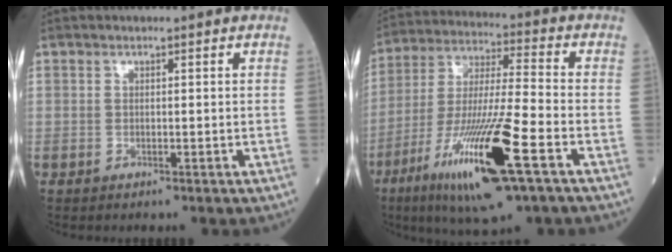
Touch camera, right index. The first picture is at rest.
{"total": 19.3, "force": [-8.9, 1.5, 17.1], "torque": [-0.348, -0.039, -0.160]}